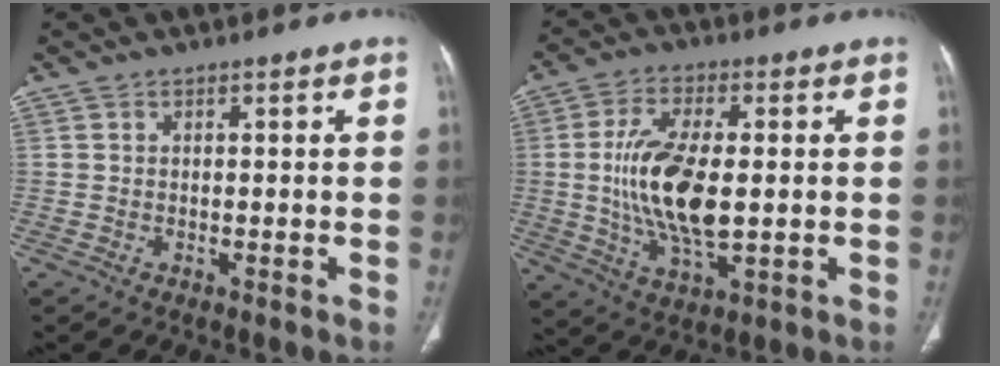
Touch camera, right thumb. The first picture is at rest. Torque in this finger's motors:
{"motor_torque": [1.31, 3.09, 1.39, -0.37, 0.53]}